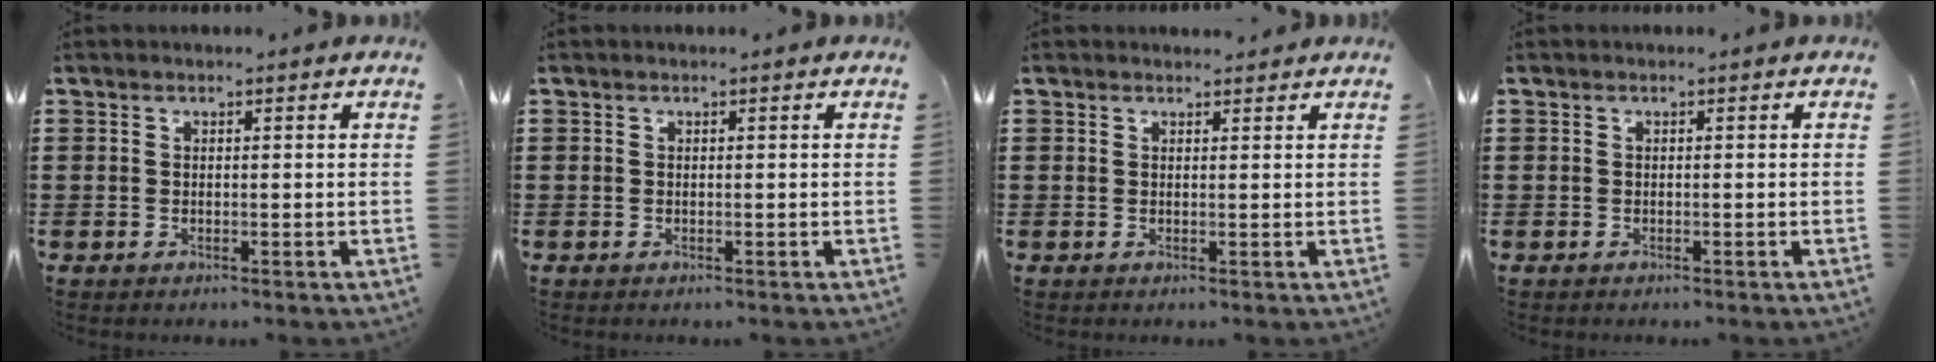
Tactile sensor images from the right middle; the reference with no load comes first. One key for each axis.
{"total": 0.0}
{"total": 0.8, "fx": 0.7, "fy": 0.3, "fz": 0.1, "tx": 0.004, "ty": -0.002, "tz": 0.012}
{"total": 0.0}